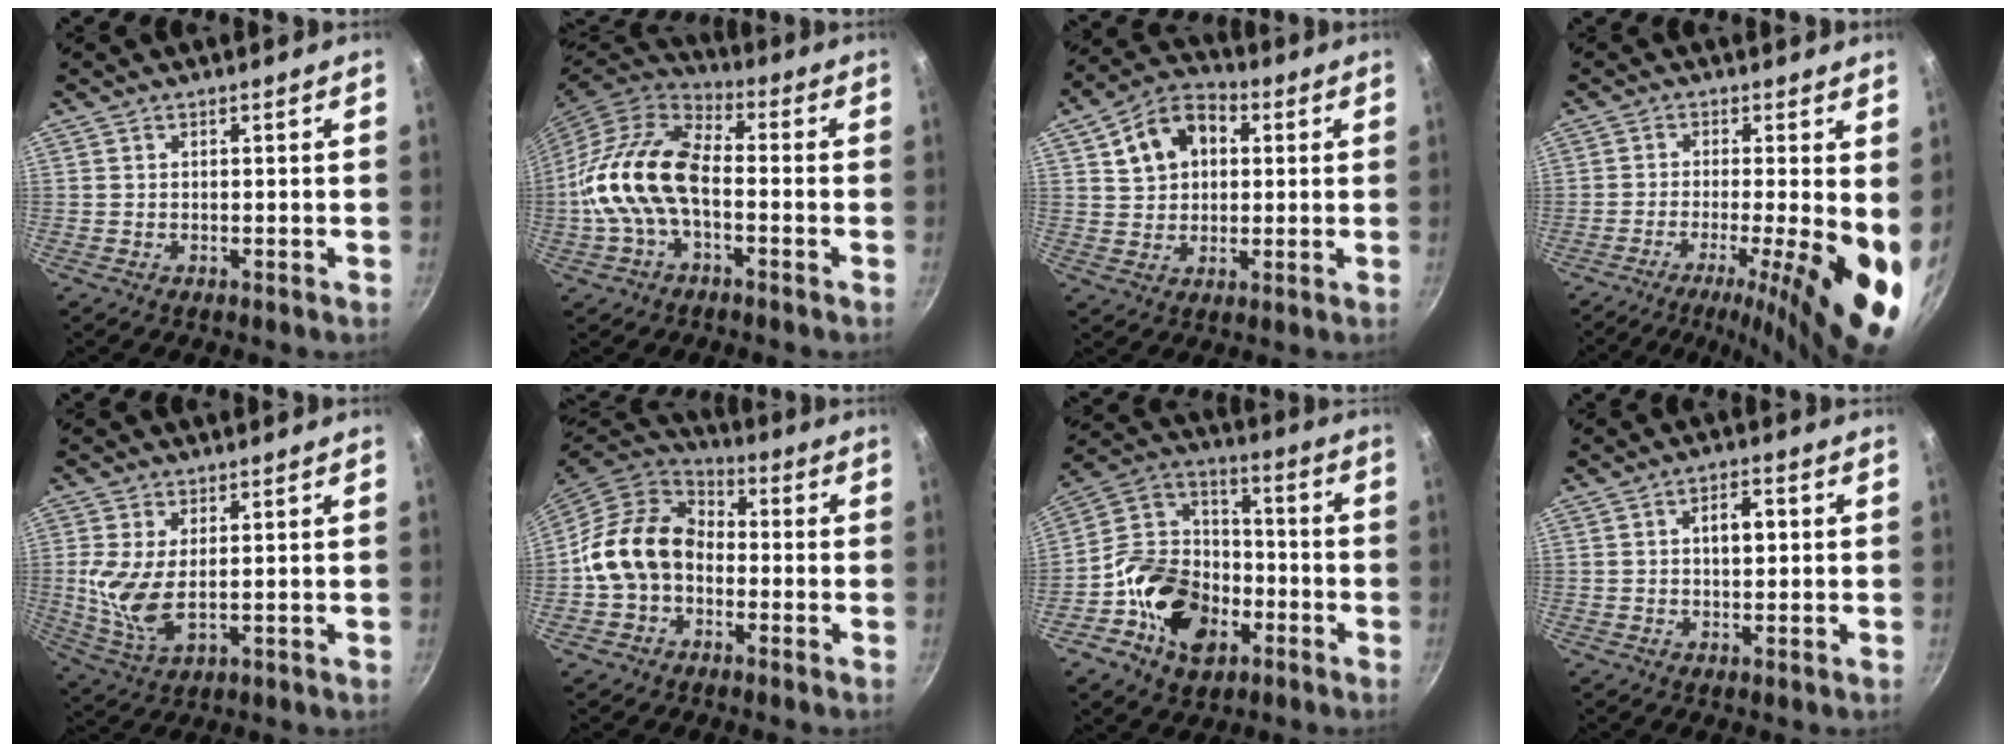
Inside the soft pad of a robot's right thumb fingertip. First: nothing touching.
{"total": 16.1, "force": [-2.4, 9.4, 12.8], "torque": [-0.230, 0.038, -0.057]}
{"total": 11.6, "force": [3.4, 8.6, 7.0], "torque": [-0.096, 0.019, 0.045]}
{"total": 12.3, "force": [-3.0, 2.0, 11.7], "torque": [-0.174, -0.004, -0.049]}
{"total": 8.3, "force": [1.3, 4.0, 7.2], "torque": [-0.152, -0.014, 0.034]}
{"total": 14.3, "force": [-1.5, 11.1, 8.9], "torque": [-0.124, 0.036, -0.044]}
{"total": 18.8, "force": [-7.1, 13.7, 10.7], "torque": [-0.166, 0.049, -0.136]}
{"total": 4.8, "force": [0.8, 2.5, 4.0], "torque": [-0.047, 0.008, 0.010]}